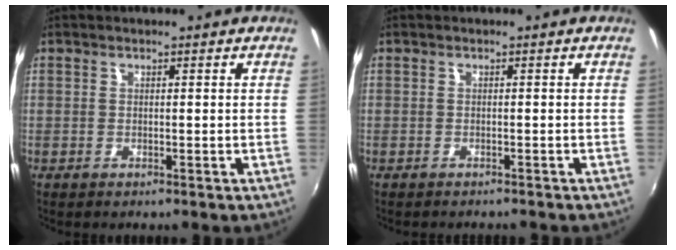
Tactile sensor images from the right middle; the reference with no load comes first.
{"total": 1.9, "force": [-1.8, 0.4, 0.5], "torque": [-0.017, -0.010, -0.026]}